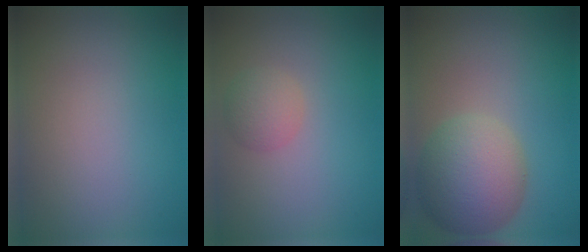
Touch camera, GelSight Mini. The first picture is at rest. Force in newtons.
{"total": 2.1, "press": 2.1, "slide": 0.2}
{"total": 7.0, "press": 7.0, "slide": 0.2}